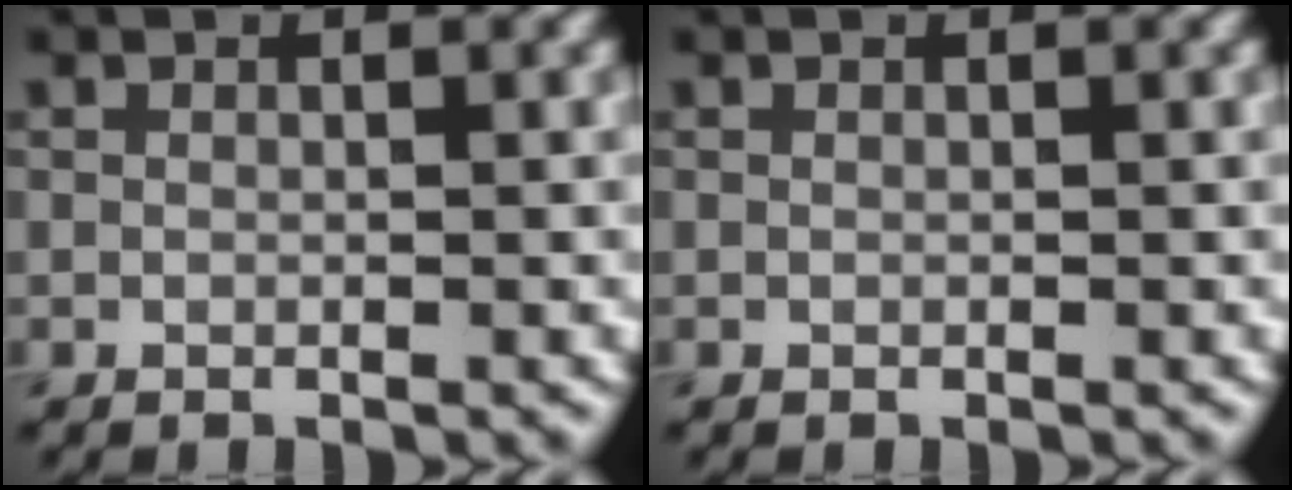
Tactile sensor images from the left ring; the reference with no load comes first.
{"total": 0.0}